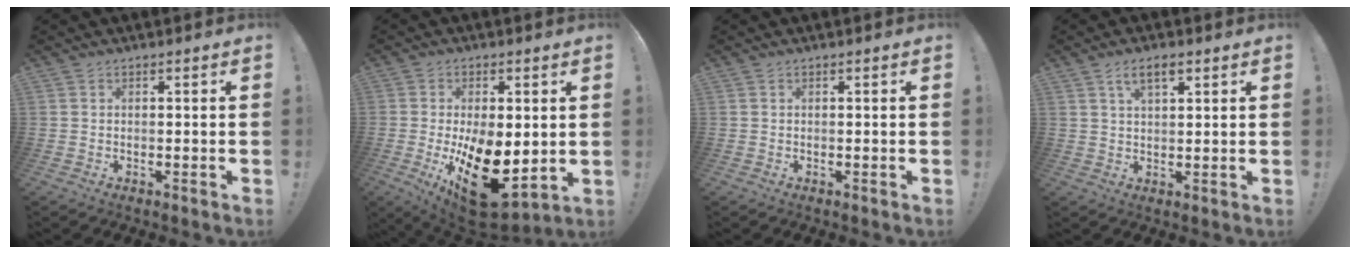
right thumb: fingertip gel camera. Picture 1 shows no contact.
{"total": 19.5, "force": [-4.5, 10.2, 16.0], "torque": [-0.231, 0.000, -0.054]}
{"total": 0.0}
{"total": 5.1, "force": [2.6, 2.1, 3.8], "torque": [-0.061, -0.004, 0.044]}